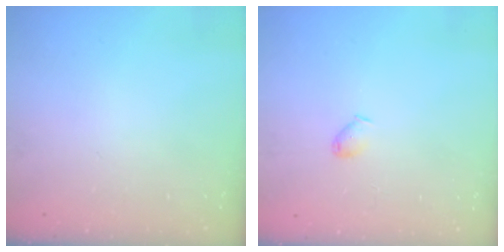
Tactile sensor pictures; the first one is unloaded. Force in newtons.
{"total": 3.9, "press": 3.8, "slide": 0.7}